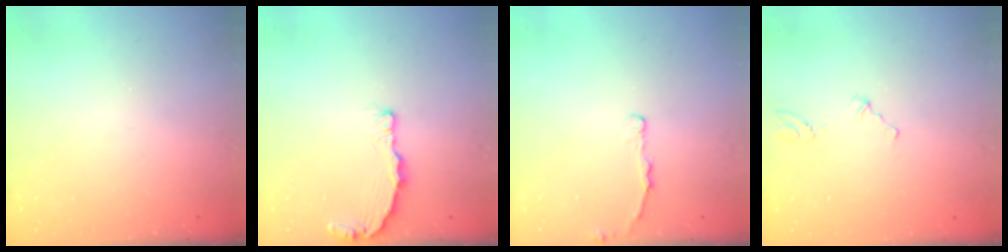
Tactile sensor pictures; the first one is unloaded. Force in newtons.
{"total": 4.8, "press": 4.8, "slide": 0.4}
{"total": 2.3, "press": 2.3, "slide": 0.4}
{"total": 1.6, "press": 1.2, "slide": 1.0}